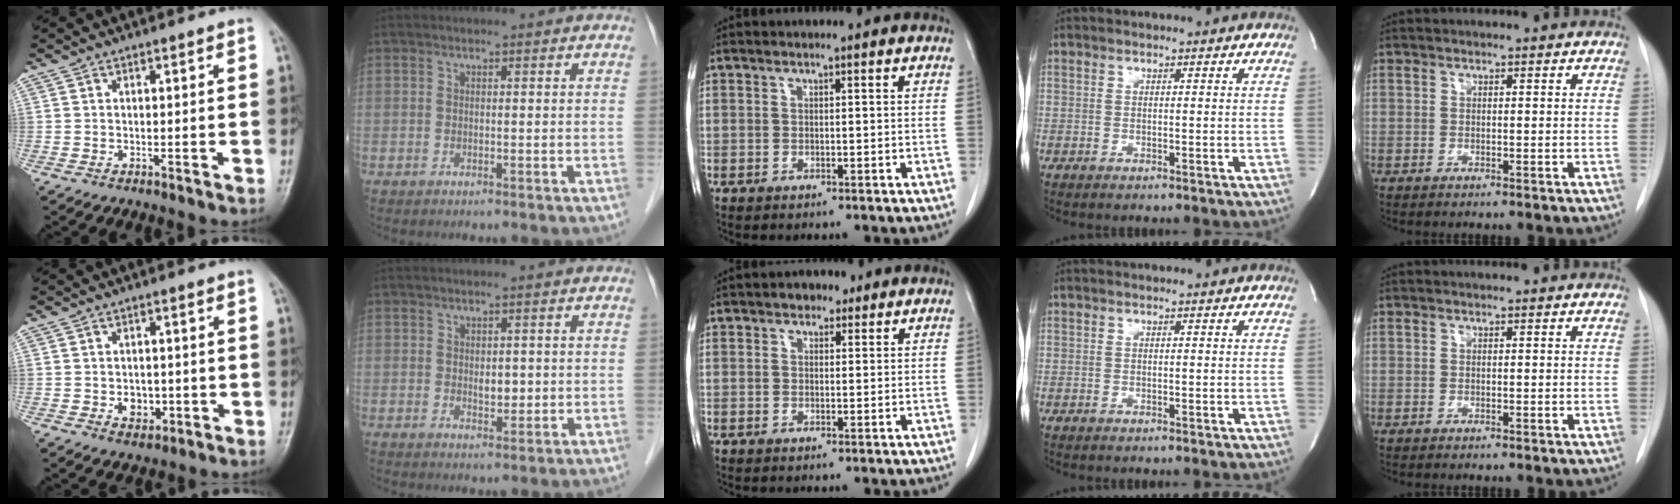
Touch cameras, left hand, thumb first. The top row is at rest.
{"thumb": {"total": 3.9, "force": [-0.7, 3.2, 2.2], "torque": [-0.012, 0.004, -0.002]}, "index": {"total": 2.1, "force": [-0.1, 1.2, 1.7], "torque": [-0.027, -0.006, 0.003]}, "middle": {"total": 2.4, "force": [1.5, 1.5, 1.1], "torque": [-0.018, 0.009, 0.020]}}